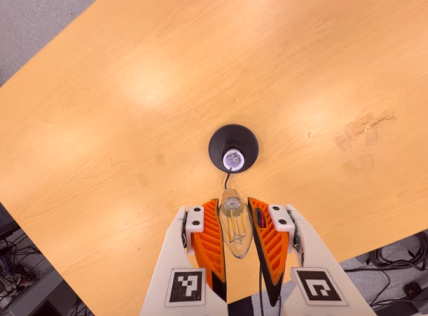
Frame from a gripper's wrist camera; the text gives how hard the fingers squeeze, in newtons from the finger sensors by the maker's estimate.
{"total": 18.5, "left": 19.7, "right": 17.4}